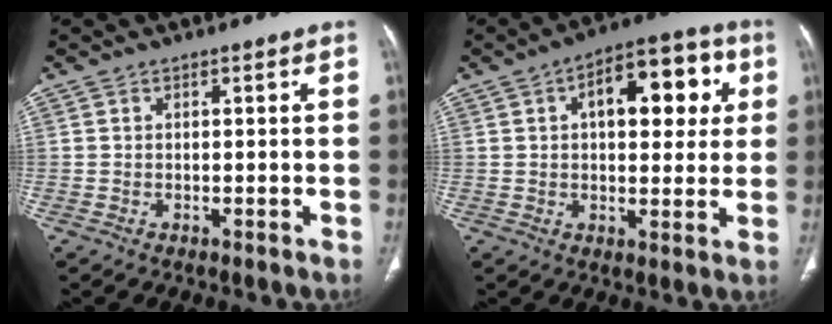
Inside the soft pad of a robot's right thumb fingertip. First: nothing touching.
{"total": 15.2, "force": [4.2, 7.8, 12.4], "torque": [-0.125, 0.017, 0.055]}